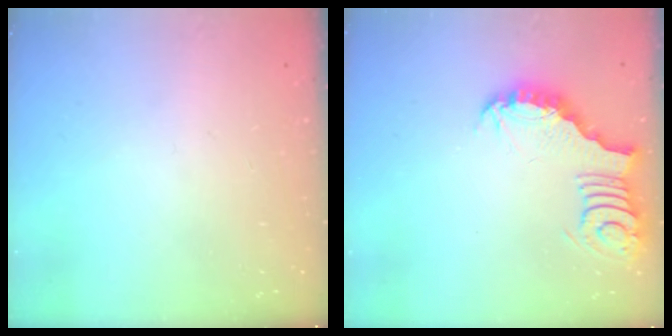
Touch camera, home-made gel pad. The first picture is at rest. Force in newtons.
{"total": 3.8, "press": 3.8, "slide": 0.6}